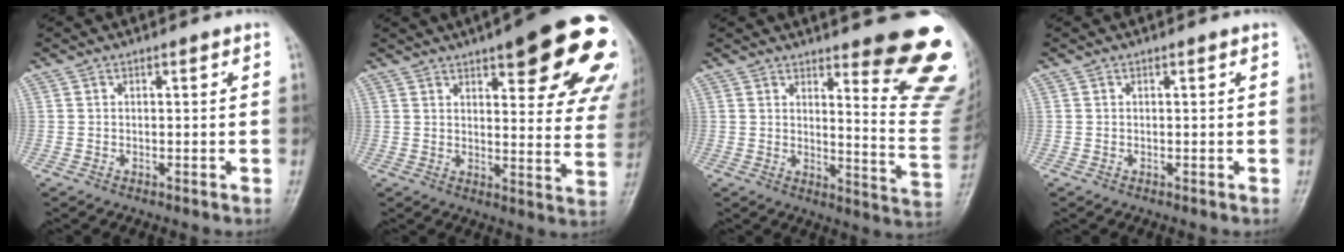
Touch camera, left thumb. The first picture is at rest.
{"total": 25.4, "force": [14.2, 7.4, 19.7], "torque": [-0.191, -0.033, 0.171]}
{"total": 18.3, "force": [12.2, 3.6, 13.2], "torque": [-0.127, -0.098, 0.147]}
{"total": 0.0}